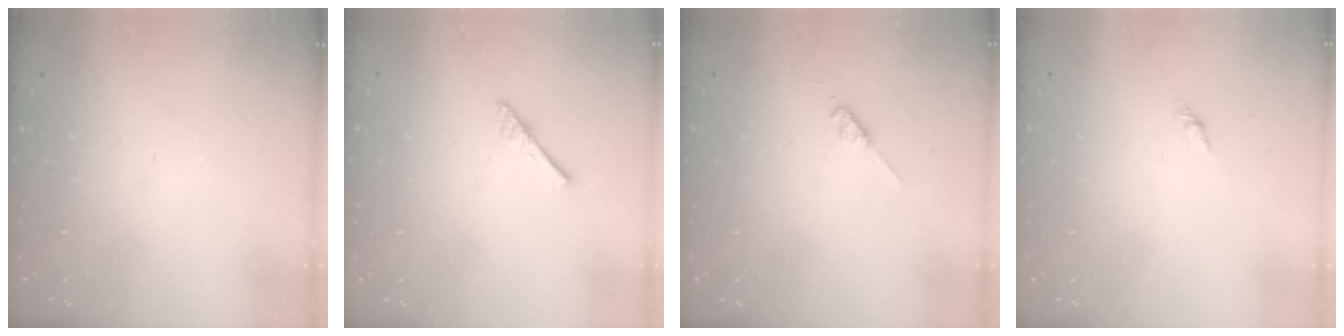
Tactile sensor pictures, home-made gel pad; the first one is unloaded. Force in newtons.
{"total": 3.0, "press": 3.0, "slide": 0.3}
{"total": 2.8, "press": 2.8, "slide": 0.5}
{"total": 2.7, "press": 2.6, "slide": 0.7}